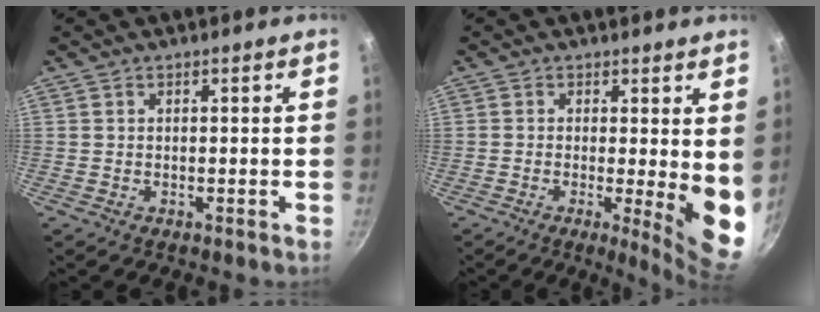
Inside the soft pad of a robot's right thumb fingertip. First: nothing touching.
{"total": 8.9, "force": [-0.3, 2.1, 8.6], "torque": [-0.107, -0.020, -0.001]}